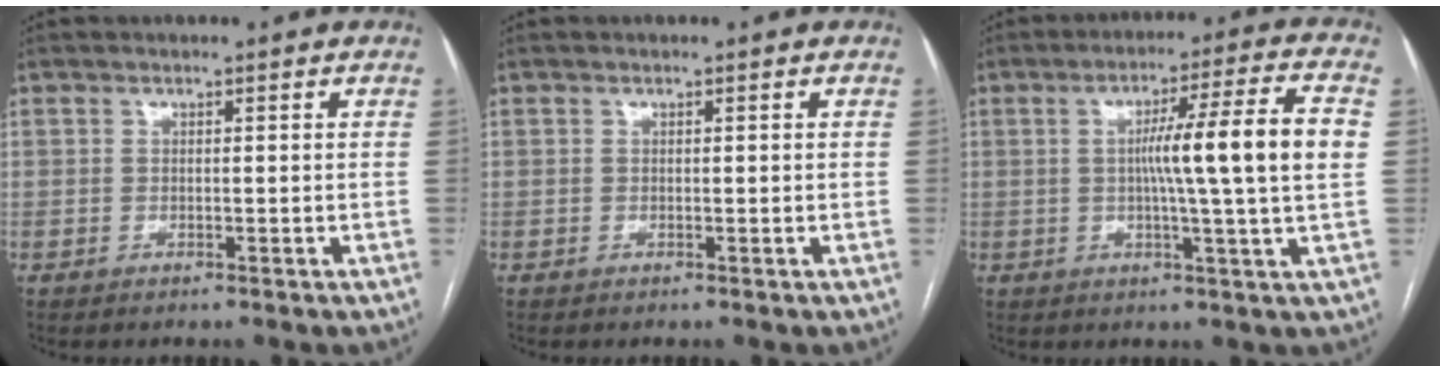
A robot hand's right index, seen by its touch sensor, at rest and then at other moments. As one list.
[{"total": 0.0}, {"total": 12.9, "force": [0.9, -1.4, 12.8], "torque": [-0.197, 0.007, 0.012]}]